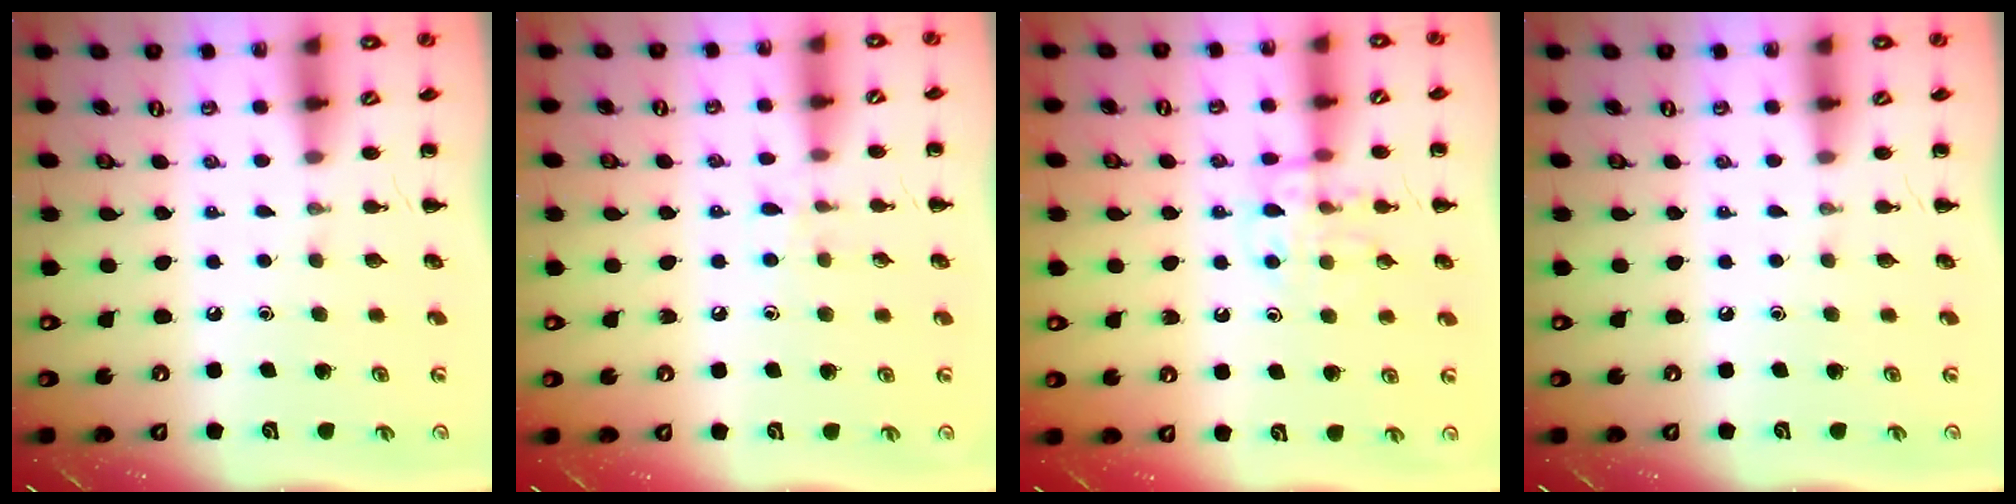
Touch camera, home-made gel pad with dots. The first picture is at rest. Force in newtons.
{"total": 6.5, "press": 6.1, "slide": 2.2}
{"total": 11.0, "press": 11.0, "slide": 1.1}
{"total": 0.0}